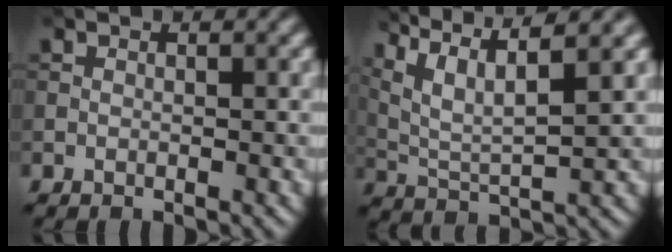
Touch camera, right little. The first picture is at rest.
{"total": 9.1, "force": [6.1, 2.3, 6.3], "torque": [-0.131, 0.032, 0.085]}